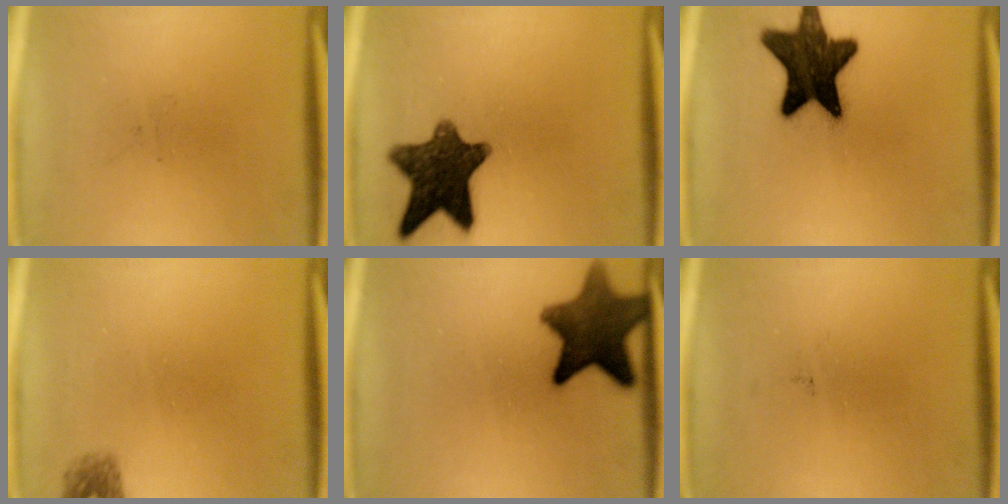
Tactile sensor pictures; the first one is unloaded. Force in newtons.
{"total": 12.1}
{"total": 16.1}
{"total": 1.6}
{"total": 11.6}
{"total": 0.0}